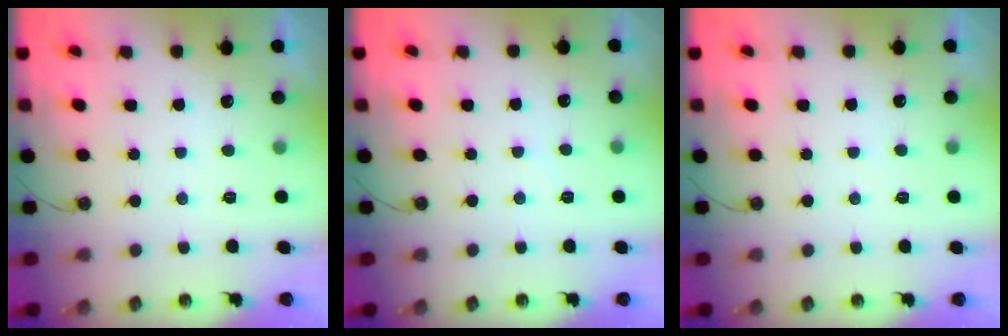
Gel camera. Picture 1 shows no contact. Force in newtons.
{"total": 2.5, "press": 2.5, "slide": 0.4}
{"total": 2.9, "press": 2.9, "slide": 0.4}